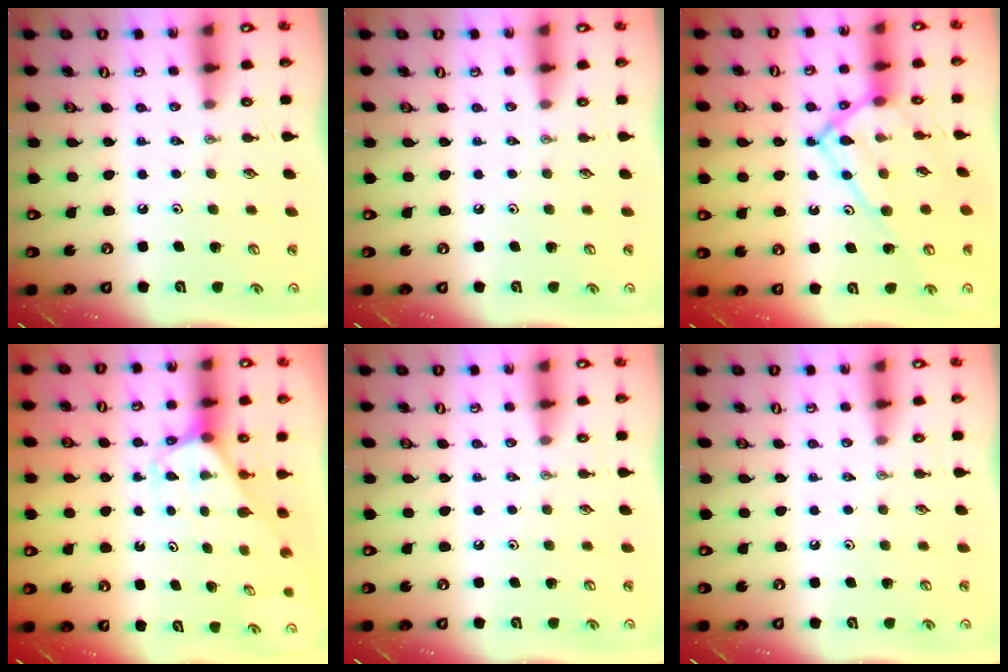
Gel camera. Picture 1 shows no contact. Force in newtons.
{"total": 0.0}
{"total": 14.2, "press": 14.2, "slide": 1.2}
{"total": 2.5, "press": 2.5, "slide": 0.1}
{"total": 0.0}
{"total": 0.0}